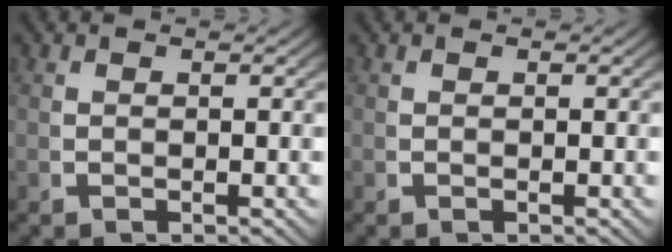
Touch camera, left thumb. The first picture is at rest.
{"total": 0.0}